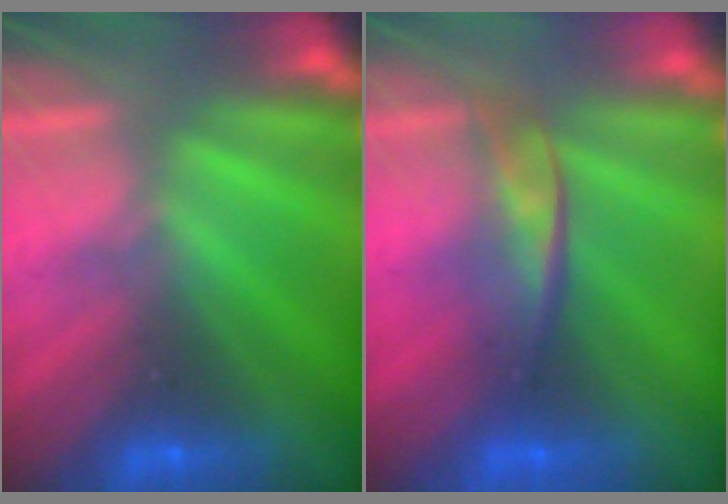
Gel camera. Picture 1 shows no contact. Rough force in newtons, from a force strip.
{"total": 2.2}